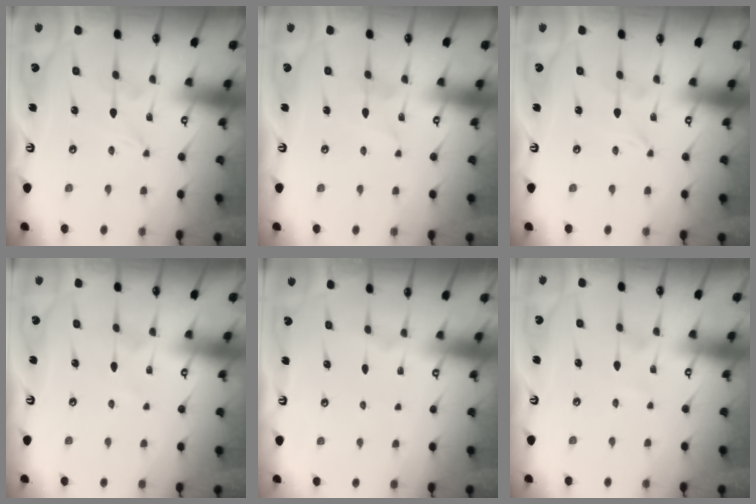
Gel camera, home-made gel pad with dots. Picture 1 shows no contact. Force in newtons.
{"total": 1.9, "press": 1.9, "slide": 0.2}
{"total": 0.0}
{"total": 1.5, "press": 1.5, "slide": 0.3}
{"total": 0.5, "press": 0.5, "slide": 0.1}
{"total": 2.1, "press": 2.1, "slide": 0.2}